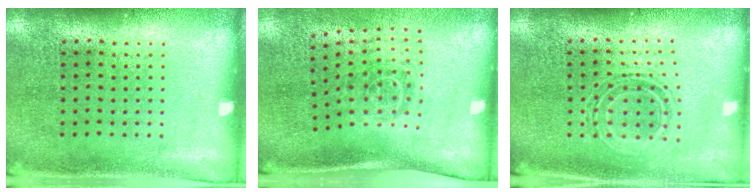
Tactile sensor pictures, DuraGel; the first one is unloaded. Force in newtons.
{"total": 1.8, "press": 1.2, "slide": 1.4}
{"total": 0.7, "press": 0.7, "slide": 0.2}